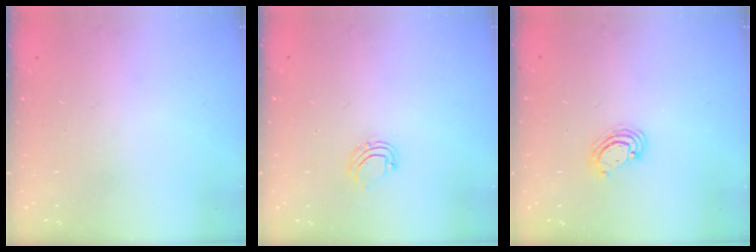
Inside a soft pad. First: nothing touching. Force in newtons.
{"total": 6.4, "press": 6.4, "slide": 0.4}
{"total": 4.0, "press": 4.0, "slide": 0.3}